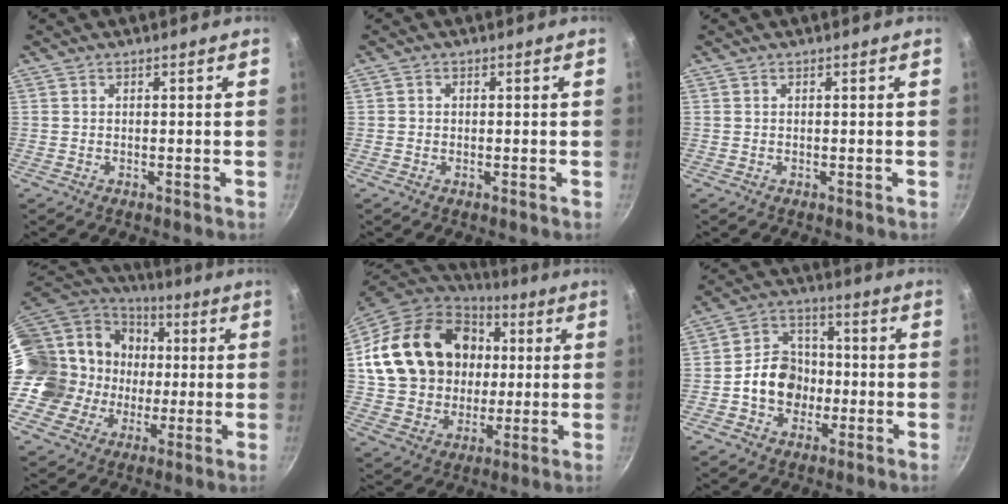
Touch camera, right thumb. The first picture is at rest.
{"total": 0.7, "force": [-0.1, 0.7, 0.2], "torque": [-0.001, 0.002, -0.003]}
{"total": 0.0}
{"total": 21.7, "force": [0.4, 18.9, 10.7], "torque": [-0.181, 0.048, 0.015]}
{"total": 25.0, "force": [4.3, 20.1, 14.2], "torque": [-0.238, 0.022, 0.088]}
{"total": 11.0, "force": [-1.9, 9.2, 5.7], "torque": [-0.058, 0.030, -0.044]}